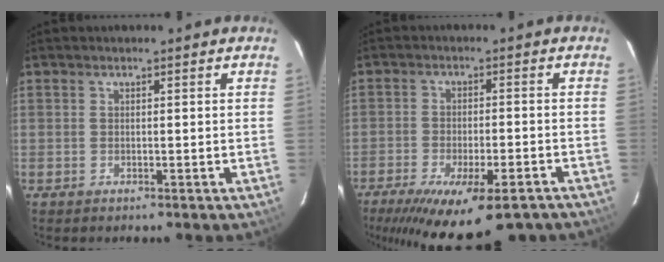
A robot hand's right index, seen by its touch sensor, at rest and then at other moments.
{"total": 18.2, "force": [-13.1, 5.5, 11.5], "torque": [-0.218, -0.053, -0.188]}